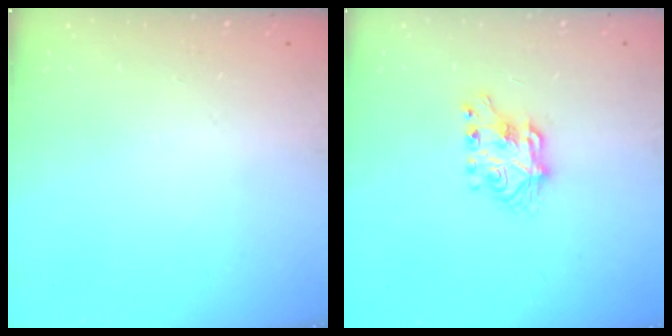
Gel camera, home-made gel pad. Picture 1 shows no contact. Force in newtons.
{"total": 7.4, "press": 7.3, "slide": 0.8}